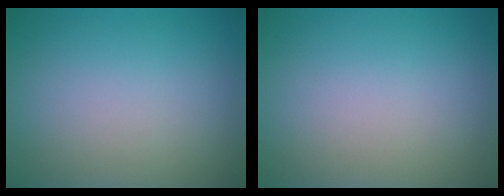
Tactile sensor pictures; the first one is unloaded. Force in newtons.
{"total": 0.0}